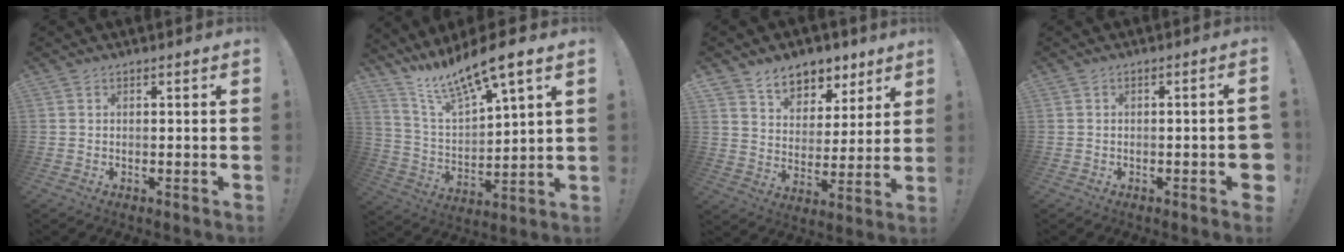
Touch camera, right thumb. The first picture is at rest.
{"total": 13.0, "force": [11.2, 1.8, 6.4], "torque": [-0.131, -0.091, 0.193]}
{"total": 10.2, "force": [7.7, 6.2, 2.4], "torque": [-0.038, -0.058, 0.148]}
{"total": 3.1, "force": [-1.3, 0.6, 2.8], "torque": [-0.040, 0.002, -0.019]}